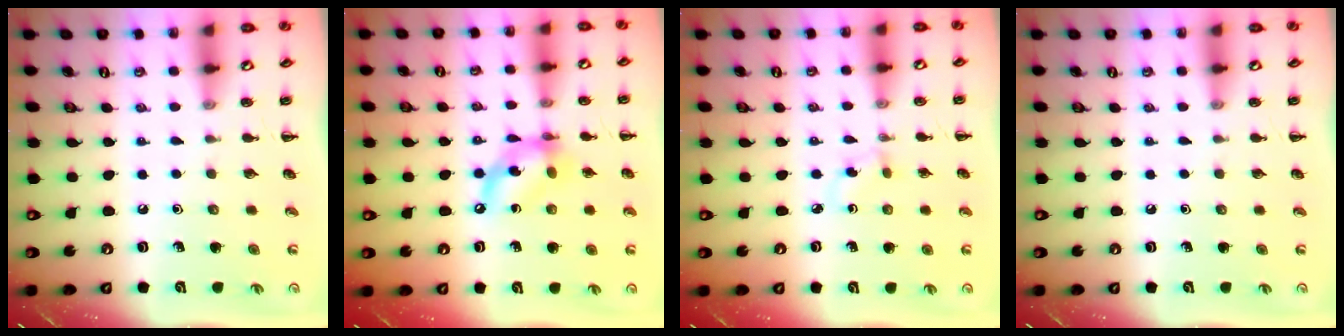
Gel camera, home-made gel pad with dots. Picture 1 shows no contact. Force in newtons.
{"total": 12.3, "press": 12.0, "slide": 2.9}
{"total": 2.6, "press": 2.4, "slide": 1.0}
{"total": 0.0}